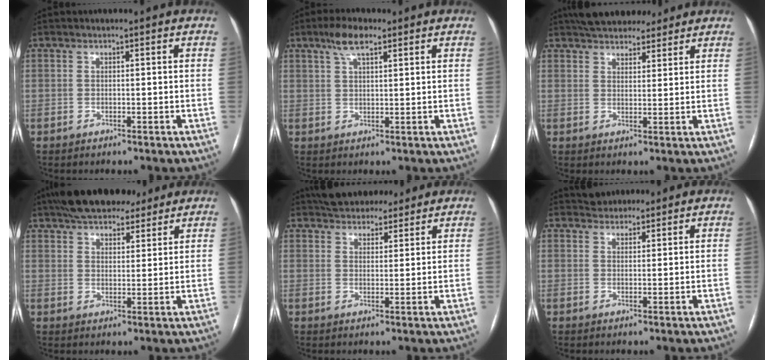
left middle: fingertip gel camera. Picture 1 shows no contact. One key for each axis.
{"total": 4.8, "fx": 3.1, "fy": 1.3, "fz": 3.4, "tx": -0.071, "ty": 0.014, "tz": 0.057}
{"total": 11.6, "fx": 10.1, "fy": 4.0, "fz": 4.2, "tx": -0.053, "ty": 0.027, "tz": 0.146}
{"total": 14.0, "fx": 11.4, "fy": 5.1, "fz": 6.4, "tx": -0.104, "ty": 0.036, "tz": 0.171}
{"total": 10.1, "fx": 8.9, "fy": 3.7, "fz": 3.0, "tx": -0.033, "ty": 0.020, "tz": 0.128}
{"total": 3.4, "fx": 3.1, "fy": 1.5, "fz": 0.3, "tx": -0.001, "ty": 0.021, "tz": 0.048}